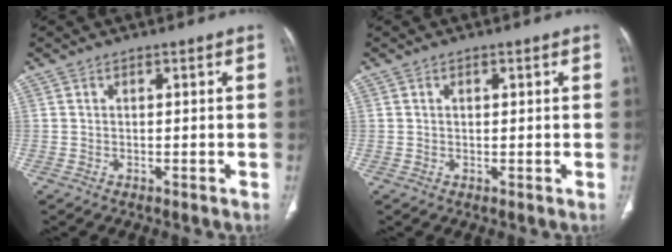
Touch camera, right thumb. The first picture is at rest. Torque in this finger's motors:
{"motor_torque": [-0.10, 0.11, -0.15, 0.15, -0.01]}